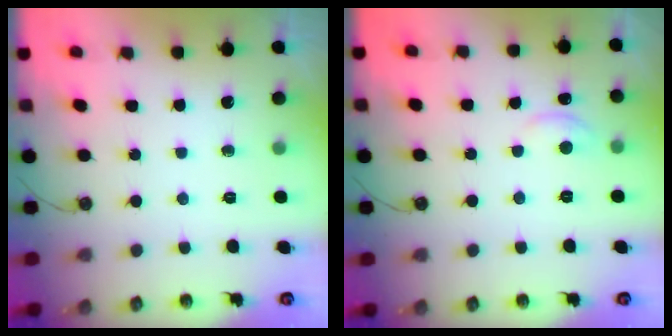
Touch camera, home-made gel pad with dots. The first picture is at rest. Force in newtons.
{"total": 2.6, "press": 2.6, "slide": 0.1}